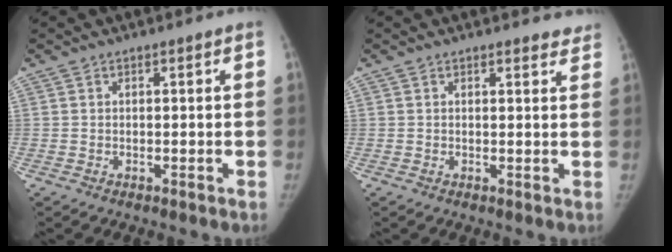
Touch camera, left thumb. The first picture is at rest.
{"total": 3.6, "force": [3.4, 1.1, 0.8], "torque": [0.012, -0.015, 0.026]}